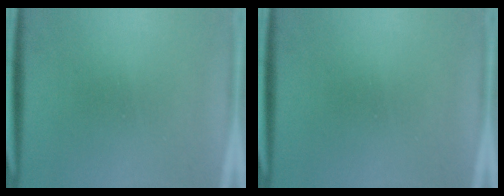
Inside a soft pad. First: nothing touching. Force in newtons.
{"total": 0.0}